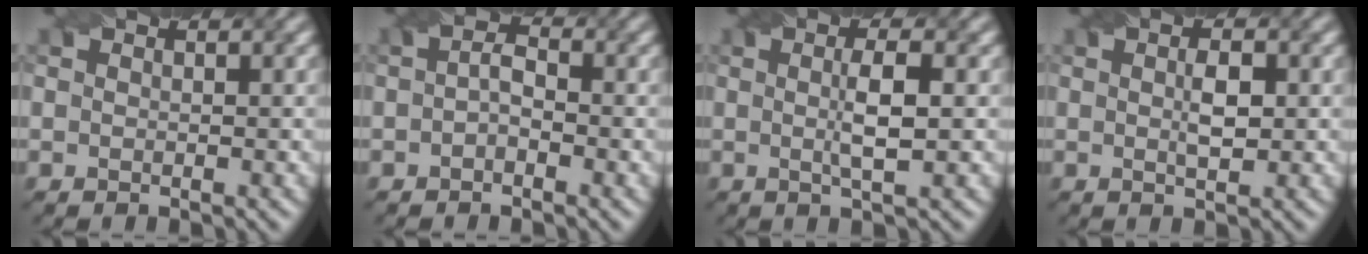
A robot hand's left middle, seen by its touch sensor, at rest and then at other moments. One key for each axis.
{"total": 1.9, "fx": -0.4, "fy": 1.0, "fz": 1.5, "tx": -0.031, "ty": 0.005, "tz": -0.011}
{"total": 3.2, "fx": 0.1, "fy": 0.6, "fz": 3.2, "tx": -0.057, "ty": 0.002, "tz": 0.002}
{"total": 2.2, "fx": 0.2, "fy": 0.7, "fz": 2.0, "tx": -0.041, "ty": 0.002, "tz": 0.004}